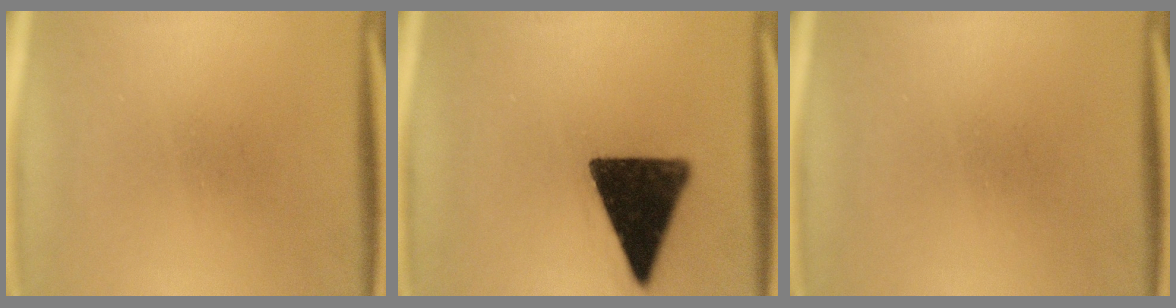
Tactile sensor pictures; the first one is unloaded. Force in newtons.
{"total": 15.2}
{"total": 0.0}